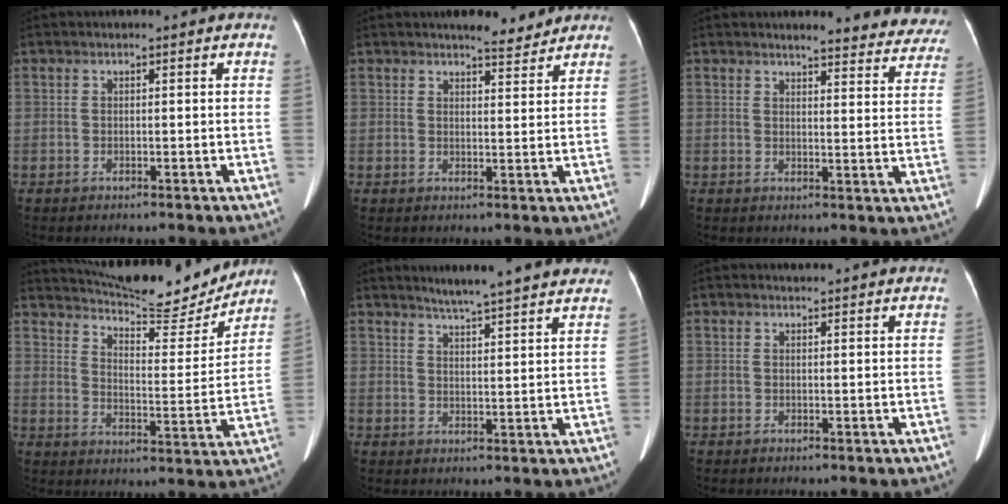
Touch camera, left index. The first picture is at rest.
{"total": 3.9, "force": [3.6, 0.7, 1.2], "torque": [-0.020, -0.004, 0.047]}
{"total": 13.3, "force": [12.6, 2.3, 3.2], "torque": [-0.004, -0.044, 0.117]}
{"total": 18.1, "force": [17.1, 2.6, 5.3], "torque": [-0.086, -0.034, 0.236]}
{"total": 17.6, "force": [16.1, 0.5, 7.2], "torque": [-0.101, -0.012, 0.199]}
{"total": 6.0, "force": [5.9, 0.2, 1.2], "torque": [-0.013, 0.010, 0.052]}